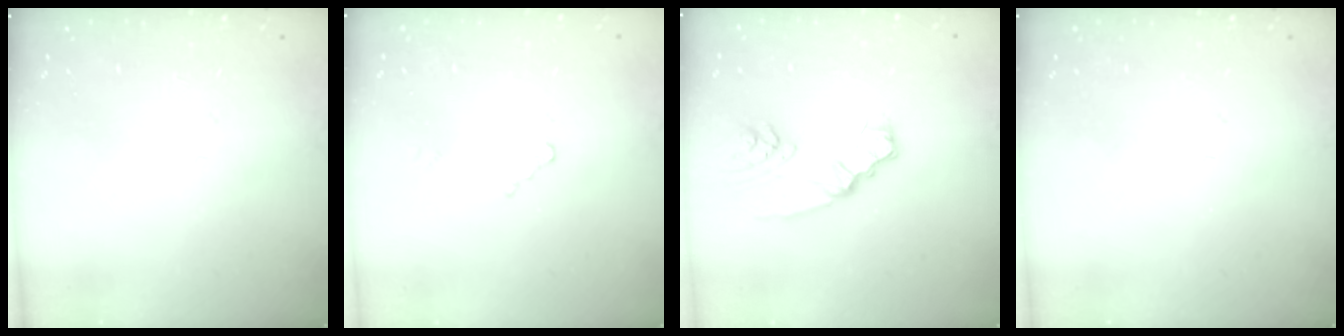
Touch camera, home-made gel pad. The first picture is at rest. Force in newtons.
{"total": 2.6, "press": 2.6, "slide": 0.3}
{"total": 5.9, "press": 5.9, "slide": 0.2}
{"total": 0.0}